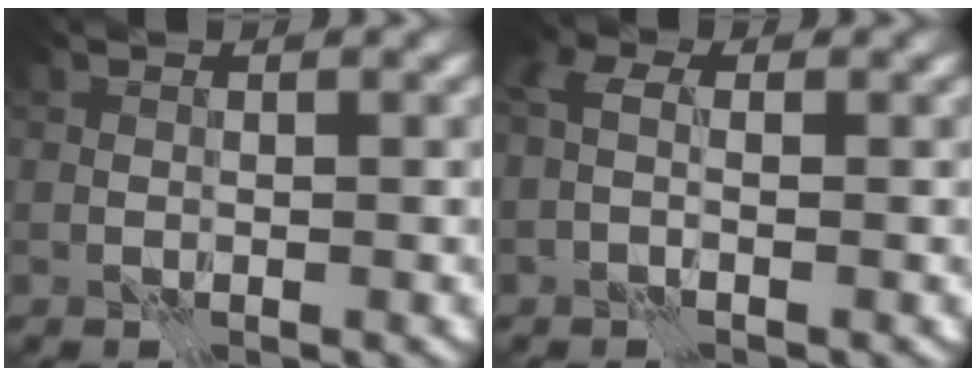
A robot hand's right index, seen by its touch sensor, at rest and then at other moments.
{"total": 2.3, "force": [-0.1, 1.3, 1.9], "torque": [-0.045, 0.011, -0.015]}